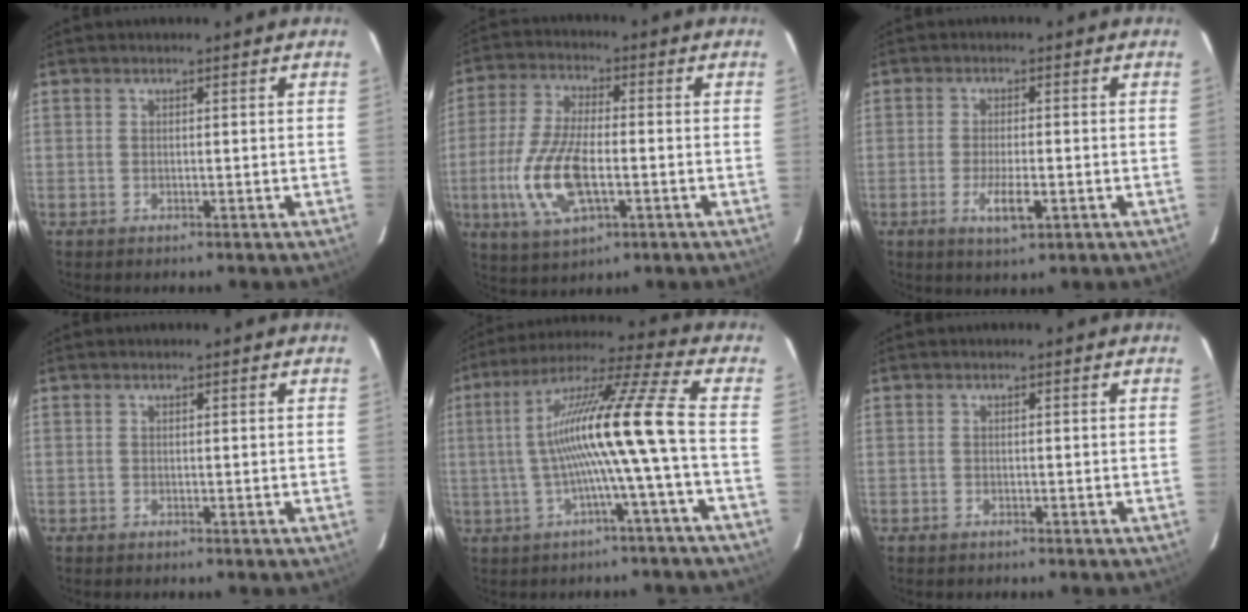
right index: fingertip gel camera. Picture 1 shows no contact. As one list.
[{"total": 13.8, "force": [-3.4, 5.8, 12.1], "torque": [-0.262, -0.006, -0.062]}, {"total": 5.0, "force": [-2.0, 1.3, 4.4], "torque": [-0.090, -0.011, -0.034]}, {"total": 0.0}, {"total": 14.8, "force": [-2.2, -2.5, 14.4], "torque": [-0.251, 0.006, -0.038]}, {"total": 0.9, "force": [-0.7, 0.6, 0.0], "torque": [-0.001, 0.003, -0.012]}]